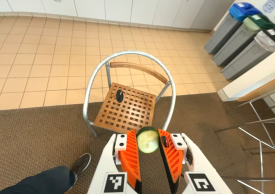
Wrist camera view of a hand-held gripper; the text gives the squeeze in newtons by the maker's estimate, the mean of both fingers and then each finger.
{"total": 6.0, "left": 5.6, "right": 6.4}